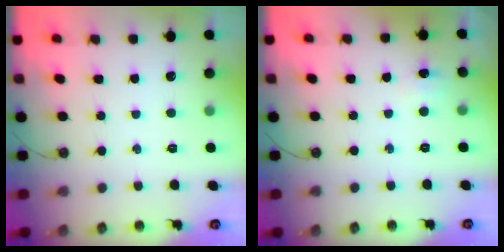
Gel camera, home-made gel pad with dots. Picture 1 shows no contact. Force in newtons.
{"total": 5.7, "press": 4.7, "slide": 3.2}